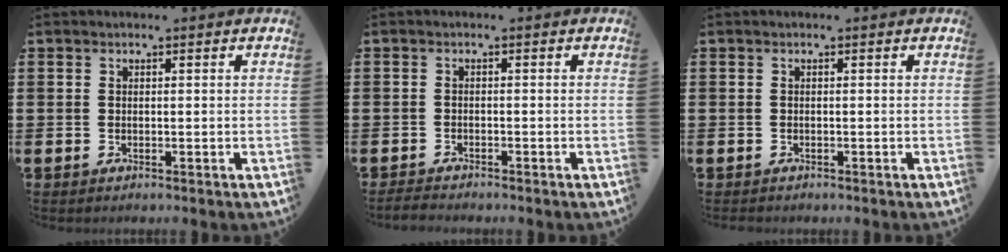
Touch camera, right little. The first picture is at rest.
{"total": 1.1, "force": [-1.1, 0.1, 0.2], "torque": [-0.006, 0.002, -0.022]}
{"total": 0.0}